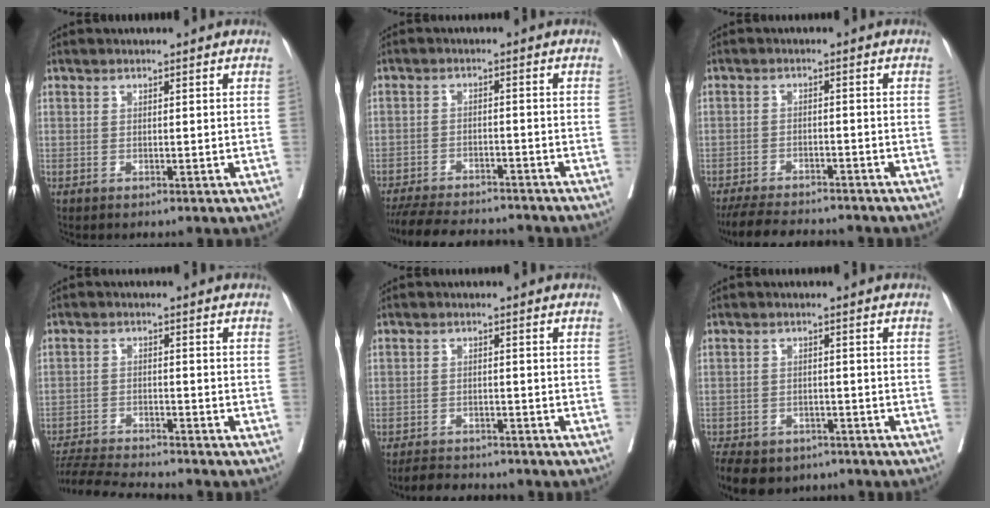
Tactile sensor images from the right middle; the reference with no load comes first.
{"total": 14.2, "force": [-12.8, 3.3, 5.2], "torque": [-0.110, -0.011, -0.181]}
{"total": 10.6, "force": [-9.6, 2.2, 3.8], "torque": [-0.065, -0.012, -0.140]}
{"total": 10.9, "force": [-10.3, 0.0, 3.5], "torque": [-0.062, -0.012, -0.169]}
{"total": 5.9, "force": [-5.6, 1.5, 1.3], "torque": [-0.023, -0.010, -0.085]}
{"total": 12.3, "force": [-9.4, 6.5, 4.6], "torque": [-0.108, -0.012, -0.123]}